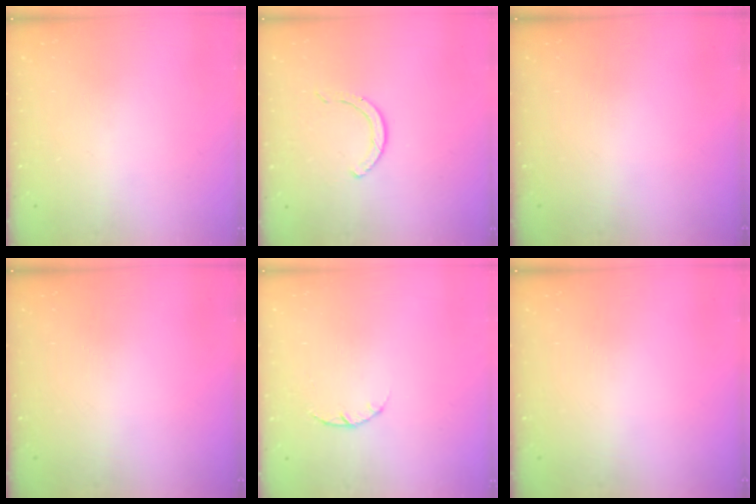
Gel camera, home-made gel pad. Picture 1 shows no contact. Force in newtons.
{"total": 2.9, "press": 2.9, "slide": 0.4}
{"total": 0.0}
{"total": 0.0}
{"total": 1.4, "press": 1.3, "slide": 0.3}
{"total": 0.0}